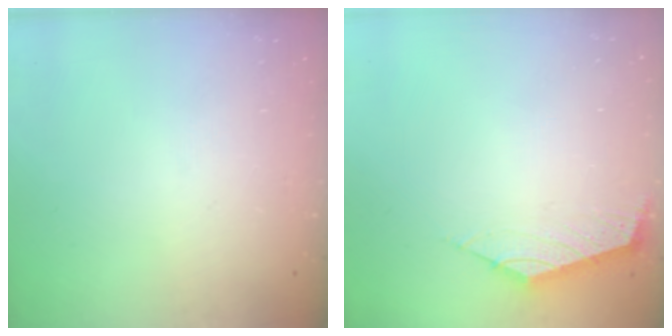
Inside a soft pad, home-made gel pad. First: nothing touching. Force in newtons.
{"total": 2.6, "press": 2.6, "slide": 0.7}